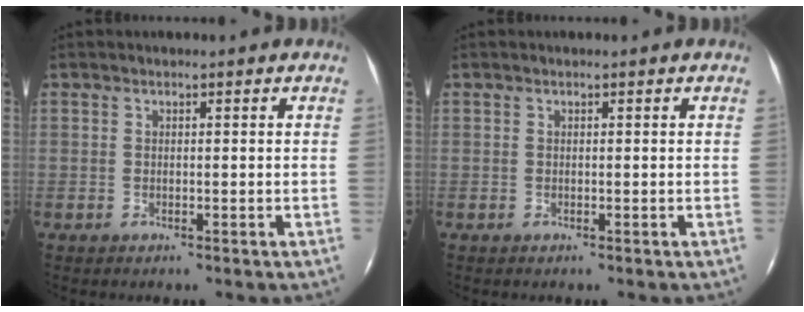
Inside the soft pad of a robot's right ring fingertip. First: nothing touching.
{"total": 0.0}